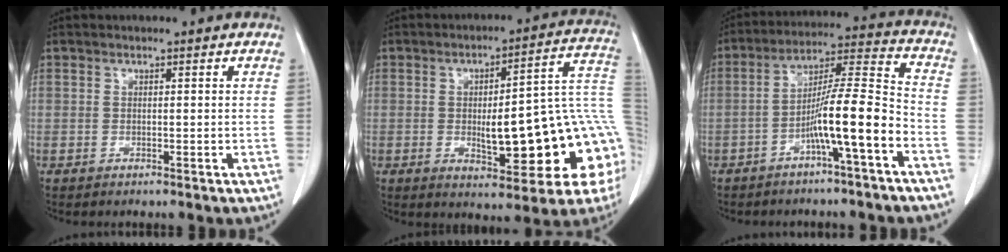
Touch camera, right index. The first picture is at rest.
{"total": 20.4, "force": [-2.9, 4.7, 19.6], "torque": [-0.179, 0.032, -0.022]}
{"total": 11.0, "force": [-4.8, -0.2, 10.0], "torque": [-0.172, 0.019, -0.081]}